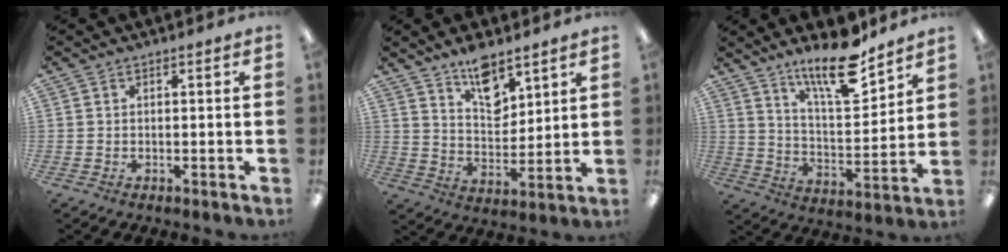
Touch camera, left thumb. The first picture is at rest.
{"total": 10.4, "force": [7.8, 4.8, 4.9], "torque": [-0.063, -0.051, 0.137]}
{"total": 15.4, "force": [12.0, 4.0, 8.9], "torque": [-0.140, -0.074, 0.200]}